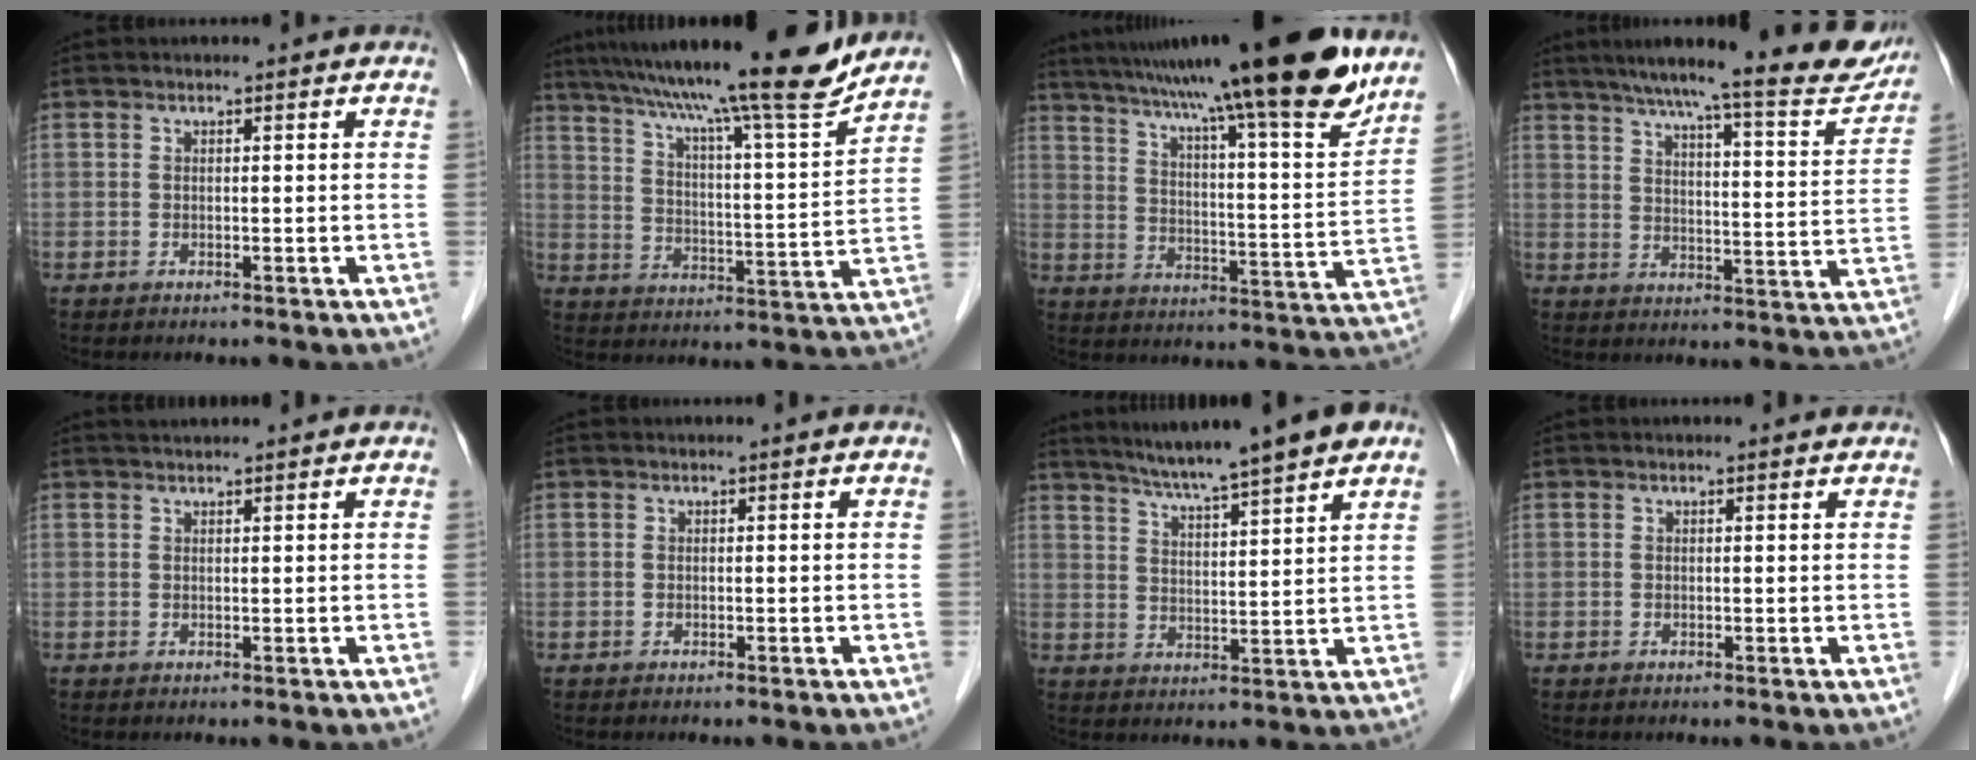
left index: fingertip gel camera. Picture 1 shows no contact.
{"total": 20.7, "force": [17.5, -0.6, 11.2], "torque": [-0.179, -0.011, 0.257]}
{"total": 24.8, "force": [19.8, 0.7, 14.9], "torque": [-0.238, -0.015, 0.287]}
{"total": 20.5, "force": [17.8, 2.1, 10.1], "torque": [-0.143, -0.024, 0.224]}
{"total": 2.4, "force": [2.3, 0.0, 0.8], "torque": [-0.009, 0.025, 0.040]}
{"total": 0.0}
{"total": 12.0, "force": [9.8, -0.4, 7.0], "torque": [-0.114, 0.018, 0.140]}
{"total": 0.9, "force": [0.9, 0.2, 0.2], "torque": [-0.014, 0.002, 0.008]}